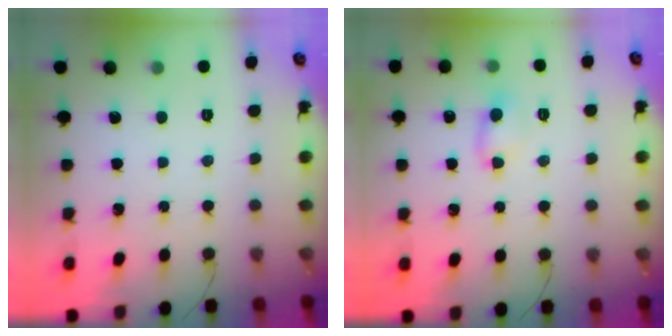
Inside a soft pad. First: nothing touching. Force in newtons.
{"total": 3.8, "press": 3.6, "slide": 1.3}